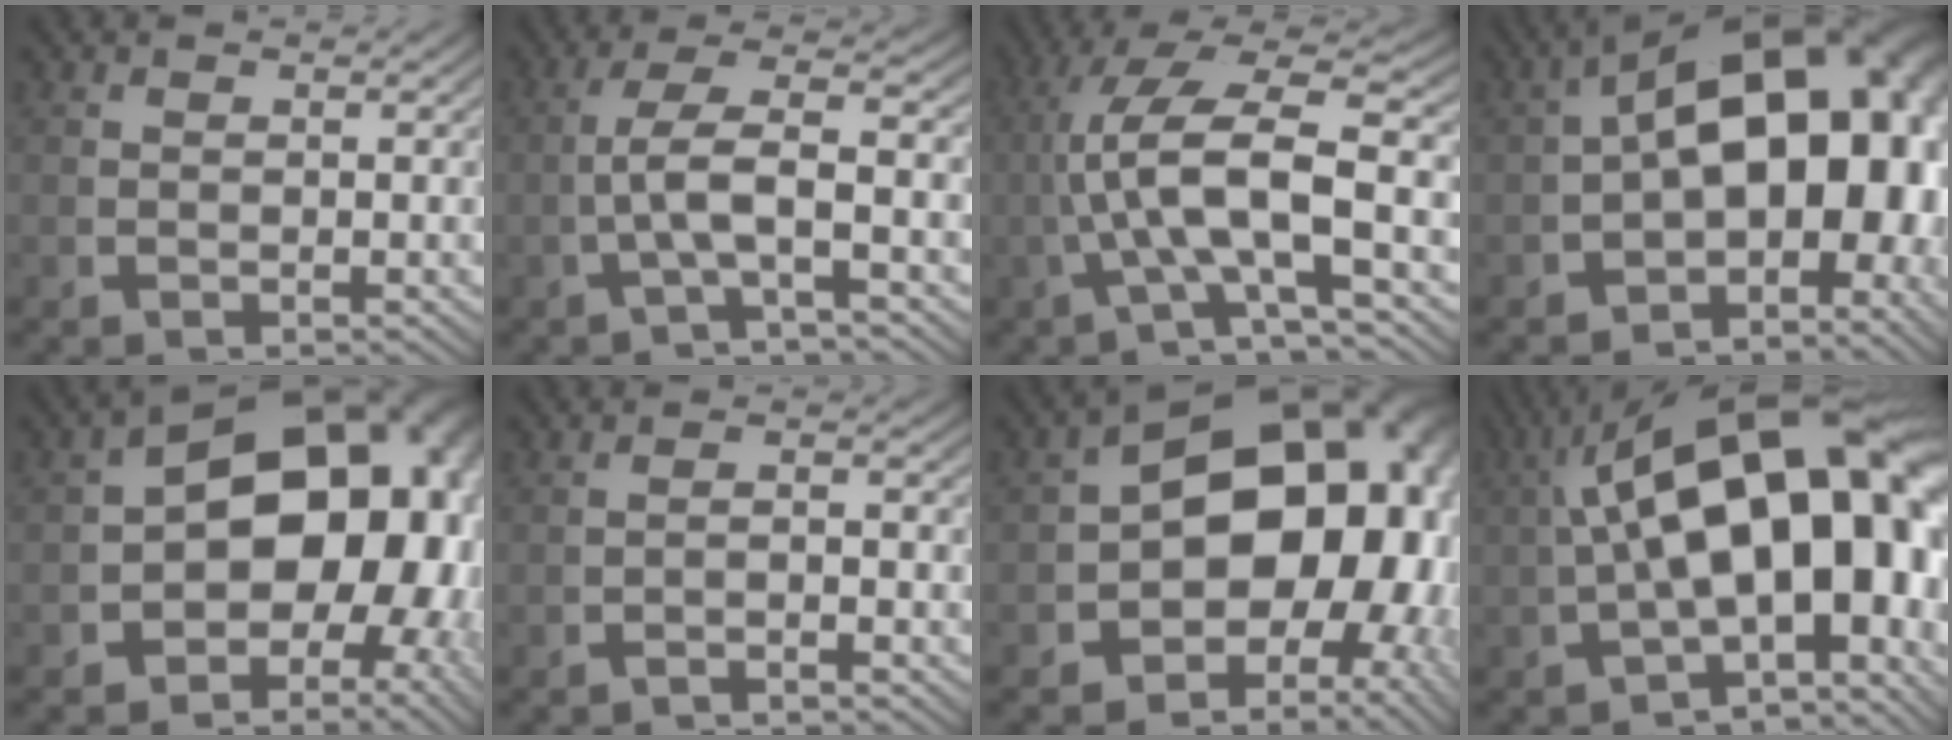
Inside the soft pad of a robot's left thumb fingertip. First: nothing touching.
{"total": 5.4, "force": [-0.6, 1.7, 5.1], "torque": [-0.106, -0.009, -0.006]}
{"total": 9.1, "force": [-0.2, 3.6, 8.4], "torque": [-0.173, -0.018, 0.008]}
{"total": 19.4, "force": [0.1, 11.6, 15.6], "torque": [-0.208, -0.050, 0.017]}
{"total": 18.6, "force": [-0.1, 12.7, 13.6], "torque": [-0.195, -0.044, 0.009]}
{"total": 1.7, "force": [-1.4, 0.1, 0.9], "torque": [-0.020, -0.001, -0.027]}
{"total": 20.8, "force": [-0.2, 14.3, 15.0], "torque": [-0.226, -0.046, 0.006]}
{"total": 22.7, "force": [0.1, 12.2, 19.2], "torque": [-0.300, -0.055, 0.032]}